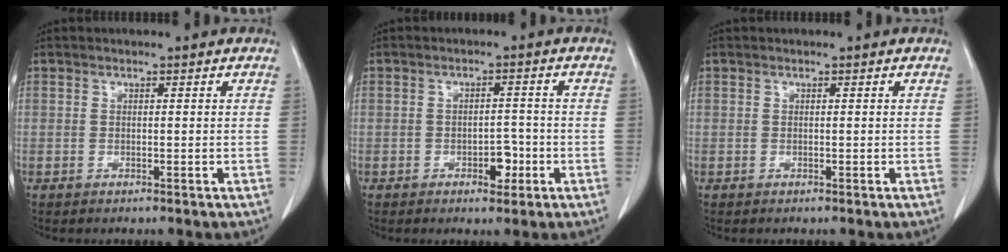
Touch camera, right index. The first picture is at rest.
{"total": 3.3, "force": [-1.5, 1.7, 2.4], "torque": [-0.029, 0.006, -0.016]}
{"total": 0.0}